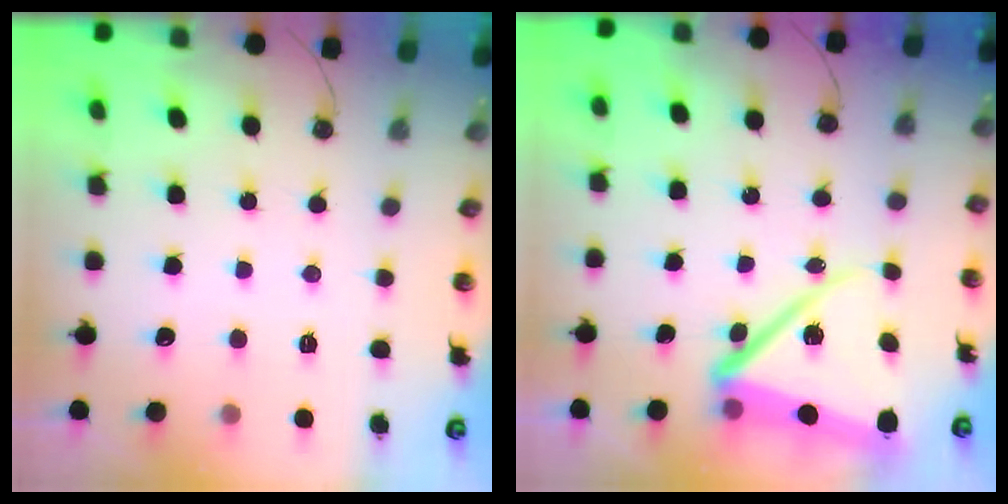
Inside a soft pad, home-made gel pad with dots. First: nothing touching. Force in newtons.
{"total": 14.7, "press": 14.6, "slide": 1.2}